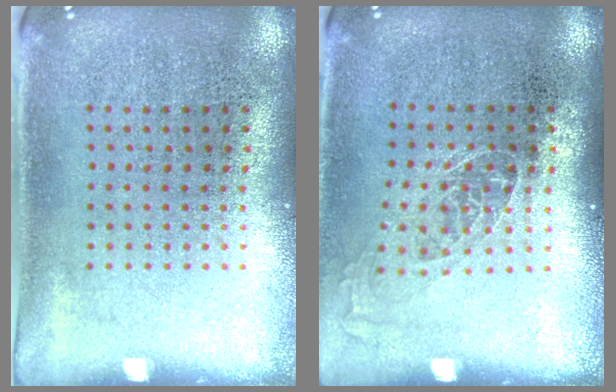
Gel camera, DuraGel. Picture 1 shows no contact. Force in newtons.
{"total": 1.1, "press": 0.9, "slide": 0.5}